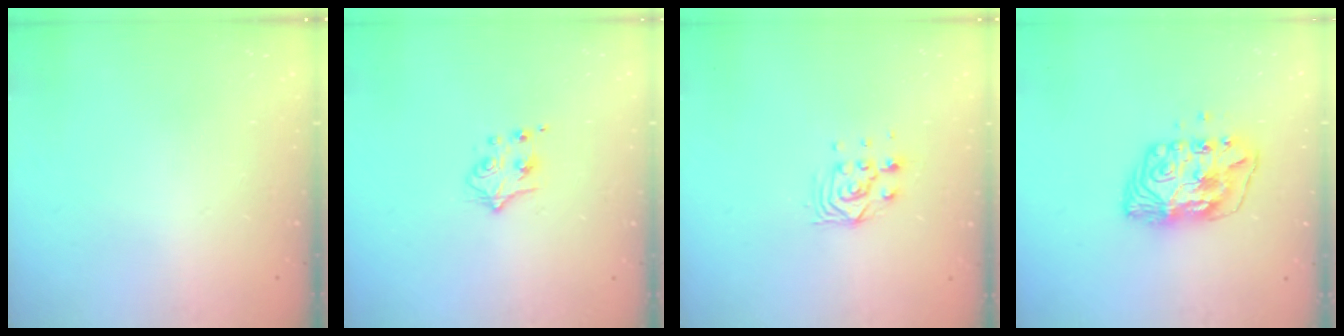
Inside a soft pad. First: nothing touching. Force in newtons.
{"total": 5.0, "press": 4.9, "slide": 0.6}
{"total": 7.4, "press": 7.3, "slide": 0.6}
{"total": 10.4, "press": 10.4, "slide": 1.1}